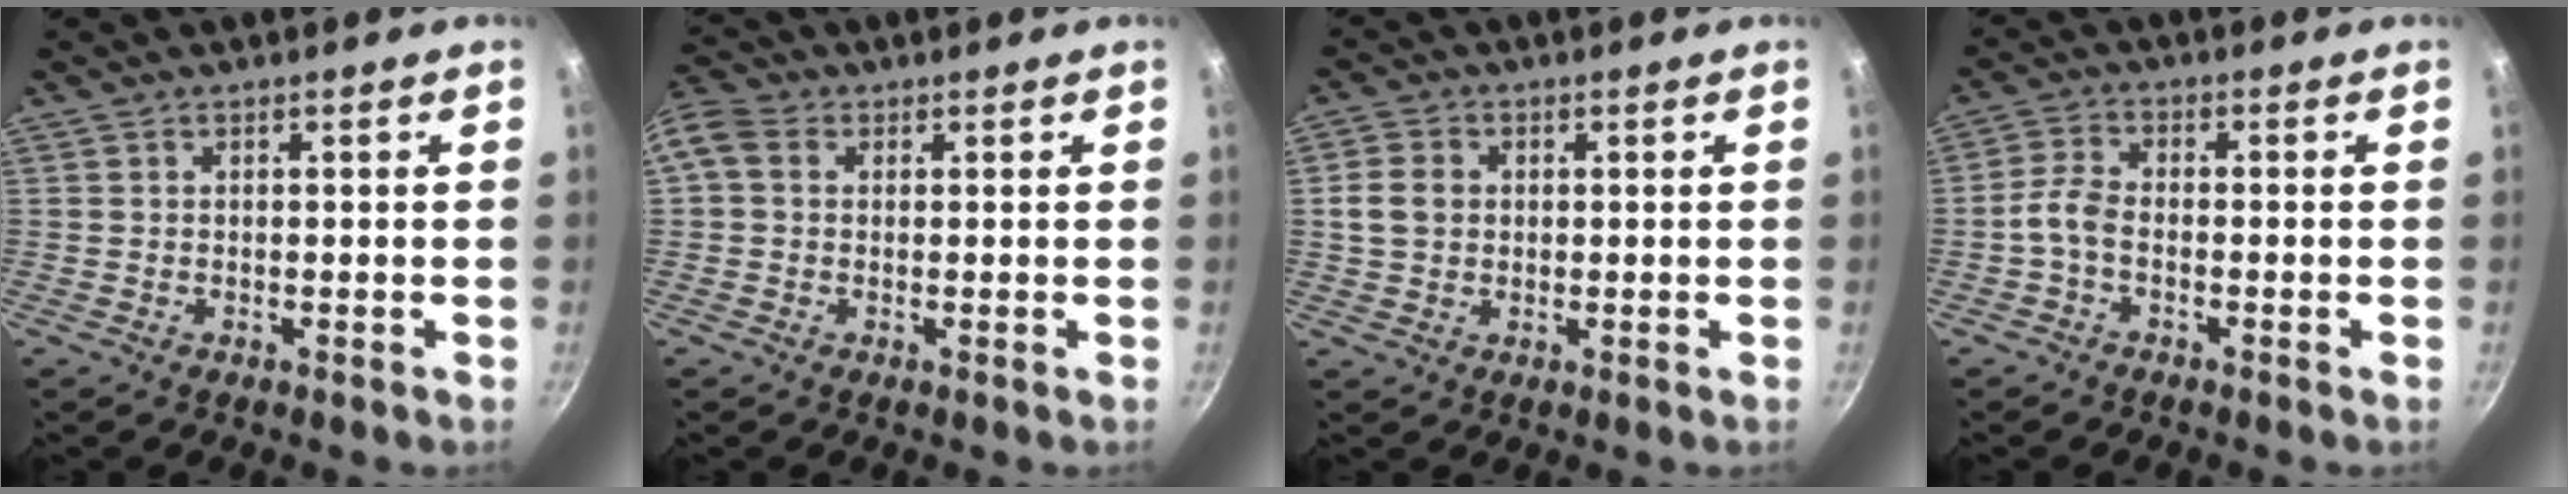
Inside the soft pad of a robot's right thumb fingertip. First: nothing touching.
{"total": 6.8, "force": [1.3, 5.5, 3.8], "torque": [-0.092, 0.023, 0.010]}
{"total": 5.0, "force": [0.5, 4.1, 2.7], "torque": [-0.040, 0.003, 0.005]}
{"total": 3.7, "force": [-1.7, 1.9, 2.7], "torque": [-0.067, 0.019, -0.043]}